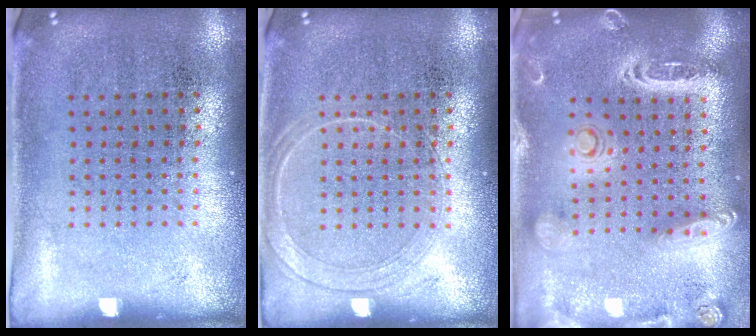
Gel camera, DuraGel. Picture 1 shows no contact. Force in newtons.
{"total": 1.6, "press": 1.6, "slide": 0.2}
{"total": 2.6, "press": 2.3, "slide": 1.2}